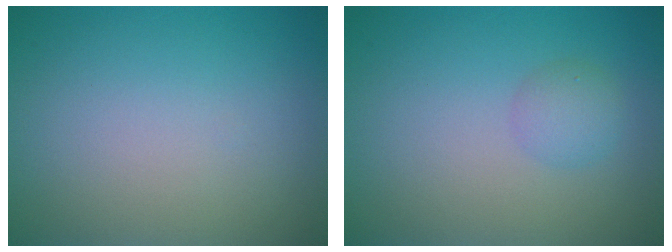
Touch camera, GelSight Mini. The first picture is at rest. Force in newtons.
{"total": 1.6, "press": 1.6, "slide": 0.1}